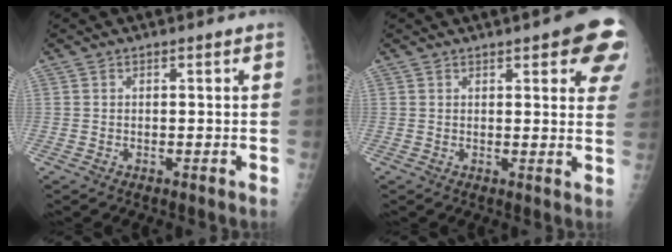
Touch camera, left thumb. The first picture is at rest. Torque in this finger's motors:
{"motor_torque": [1.58, 1.39, 0.58, -0.42, 0.01]}